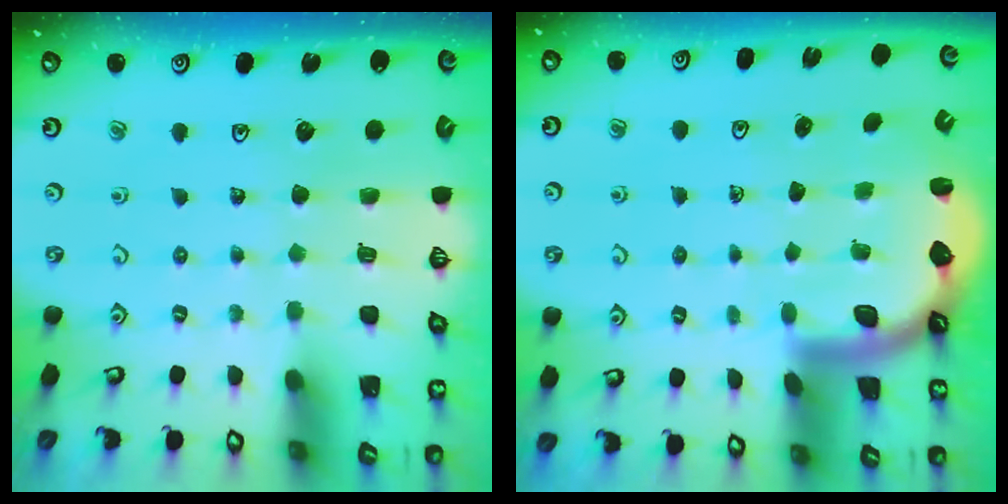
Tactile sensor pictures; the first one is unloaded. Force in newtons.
{"total": 2.2, "press": 2.2, "slide": 0.3}